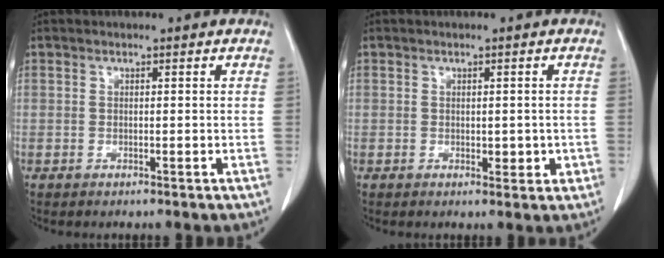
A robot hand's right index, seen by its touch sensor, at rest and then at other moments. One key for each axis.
{"total": 2.3, "fx": -0.2, "fy": 1.4, "fz": 1.8, "tx": -0.015, "ty": 0.003, "tz": 0.007}